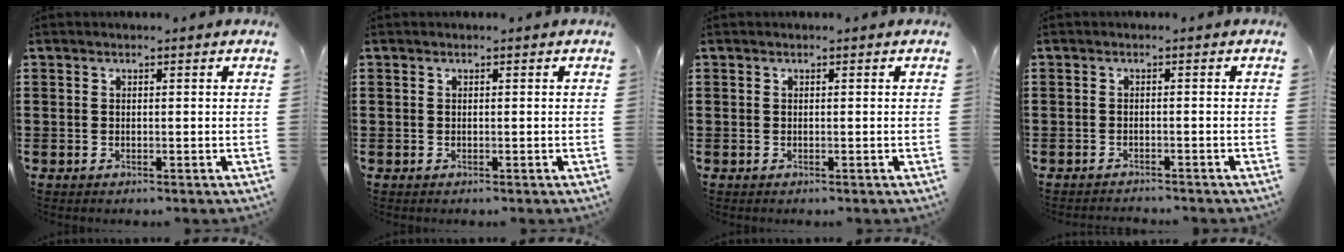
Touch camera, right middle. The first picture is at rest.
{"total": 0.0}
{"total": 0.0}
{"total": 1.1, "force": [-1.1, 0.0, 0.0], "torque": [-0.003, 0.001, -0.022]}